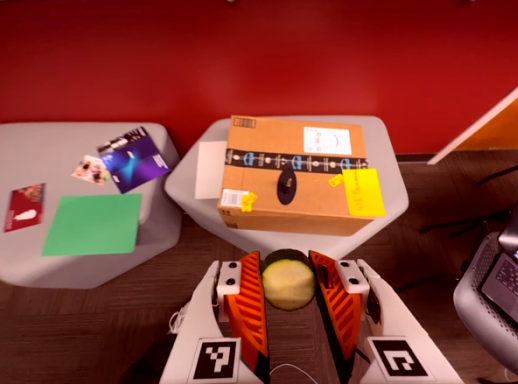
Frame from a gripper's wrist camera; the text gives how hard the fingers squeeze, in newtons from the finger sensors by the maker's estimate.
{"total": 11.6, "left": 11.7, "right": 11.5}